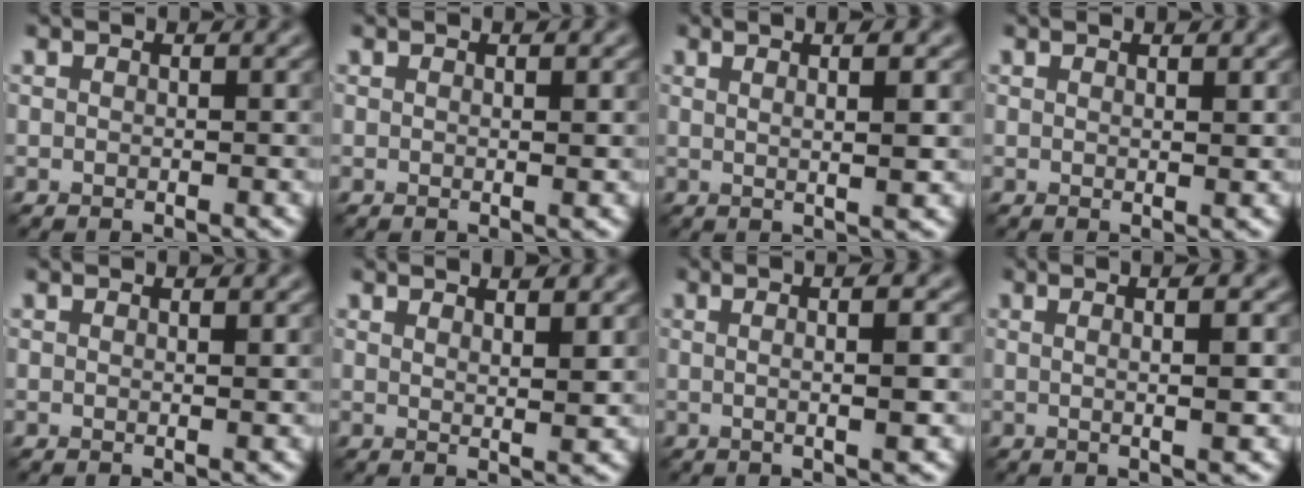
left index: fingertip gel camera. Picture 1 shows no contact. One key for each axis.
{"total": 1.0, "fx": 0.3, "fy": 0.2, "fz": 1.0, "tx": -0.013, "ty": 0.001, "tz": 0.003}
{"total": 4.7, "fx": 1.5, "fy": 1.4, "fz": 4.2, "tx": -0.040, "ty": 0.006, "tz": 0.004}
{"total": 1.2, "fx": 0.7, "fy": 0.3, "fz": 0.9, "tx": -0.009, "ty": 0.003, "tz": 0.010}
{"total": 0.8, "fx": 0.4, "fy": 0.2, "fz": 0.6, "tx": -0.005, "ty": 0.003, "tz": 0.006}
{"total": 3.5, "fx": 2.1, "fy": 1.0, "fz": 2.6, "tx": -0.019, "ty": 0.002, "tz": 0.019}
{"total": 5.7, "fx": 1.0, "fy": 1.9, "fz": 5.3, "tx": -0.051, "ty": 0.015, "tz": -0.009}
{"total": 5.4, "fx": 1.0, "fy": 1.8, "fz": 5.0, "tx": -0.045, "ty": 0.015, "tz": -0.008}